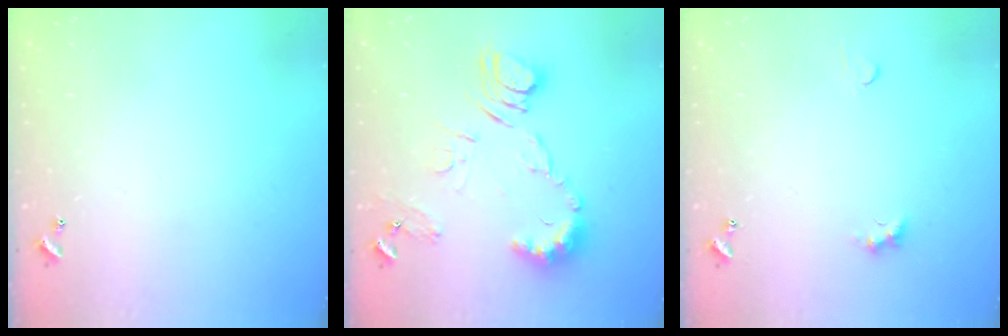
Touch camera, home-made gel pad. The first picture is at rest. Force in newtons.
{"total": 11.5, "press": 11.5, "slide": 0.6}
{"total": 3.7, "press": 3.6, "slide": 0.5}